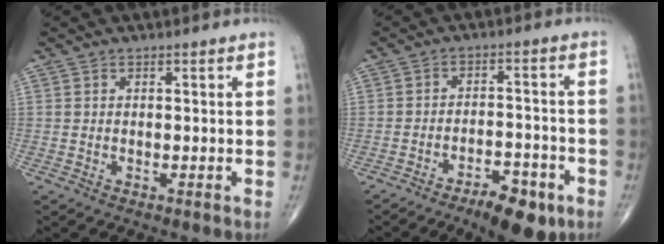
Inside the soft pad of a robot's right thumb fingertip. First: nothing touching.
{"total": 9.3, "force": [-5.6, 3.4, 6.6], "torque": [-0.091, 0.030, -0.083]}